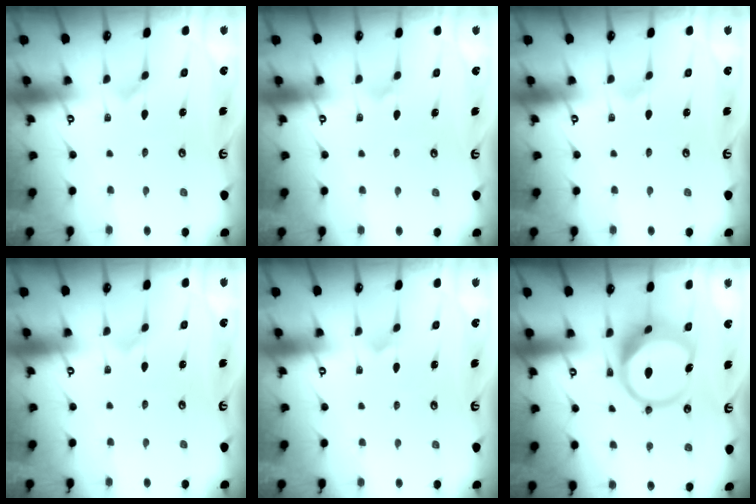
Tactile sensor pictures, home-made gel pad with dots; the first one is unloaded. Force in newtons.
{"total": 2.7, "press": 2.6, "slide": 0.5}
{"total": 0.5, "press": 0.5, "slide": 0.0}
{"total": 0.0}
{"total": 3.6, "press": 3.6, "slide": 0.2}
{"total": 12.2, "press": 12.1, "slide": 1.5}